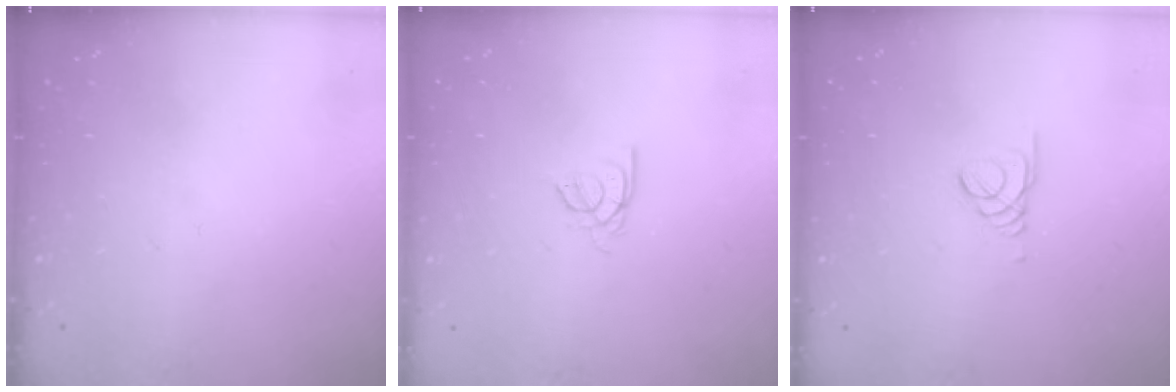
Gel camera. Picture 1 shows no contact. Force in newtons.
{"total": 2.4, "press": 2.4, "slide": 0.4}
{"total": 1.0, "press": 1.0, "slide": 0.1}